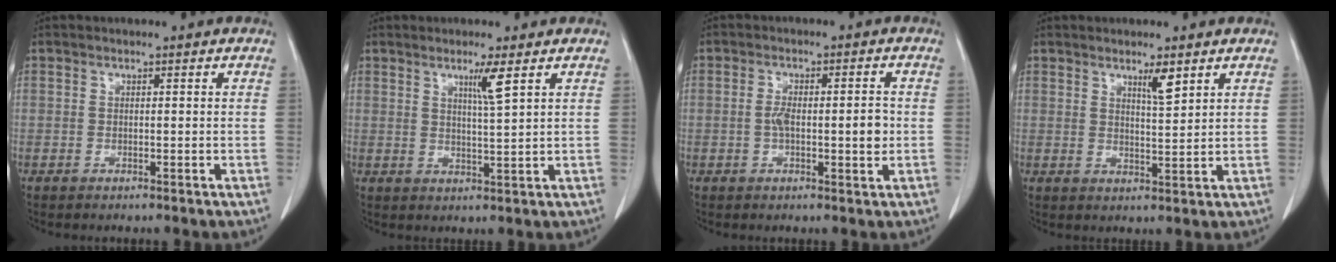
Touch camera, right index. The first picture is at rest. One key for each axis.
{"total": 3.5, "fx": 2.0, "fy": -0.7, "fz": 2.9, "tx": -0.051, "ty": -0.008, "tz": 0.037}
{"total": 5.3, "fx": -0.6, "fy": 1.5, "fz": 5.0, "tx": -0.099, "ty": 0.005, "tz": -0.009}
{"total": 3.2, "fx": 2.2, "fy": 0.3, "fz": 2.2, "tx": -0.038, "ty": -0.003, "tz": 0.038}